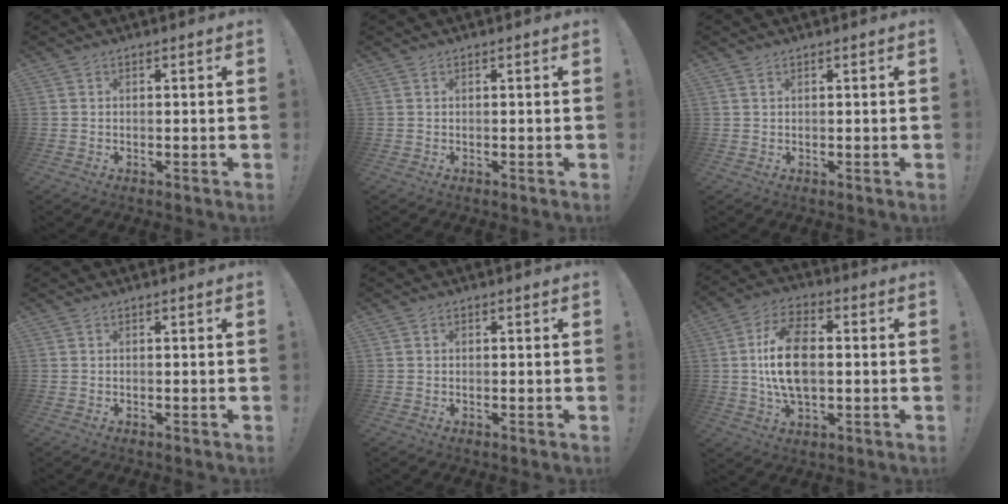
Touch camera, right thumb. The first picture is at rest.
{"total": 0.0}
{"total": 1.0, "force": [0.6, 0.5, 0.6], "torque": [-0.009, 0.000, 0.010]}
{"total": 0.0}
{"total": 0.6, "force": [0.0, 0.6, 0.1], "torque": [-0.003, 0.003, 0.000]}
{"total": 14.7, "force": [0.6, 8.6, 11.9], "torque": [-0.205, 0.002, 0.009]}